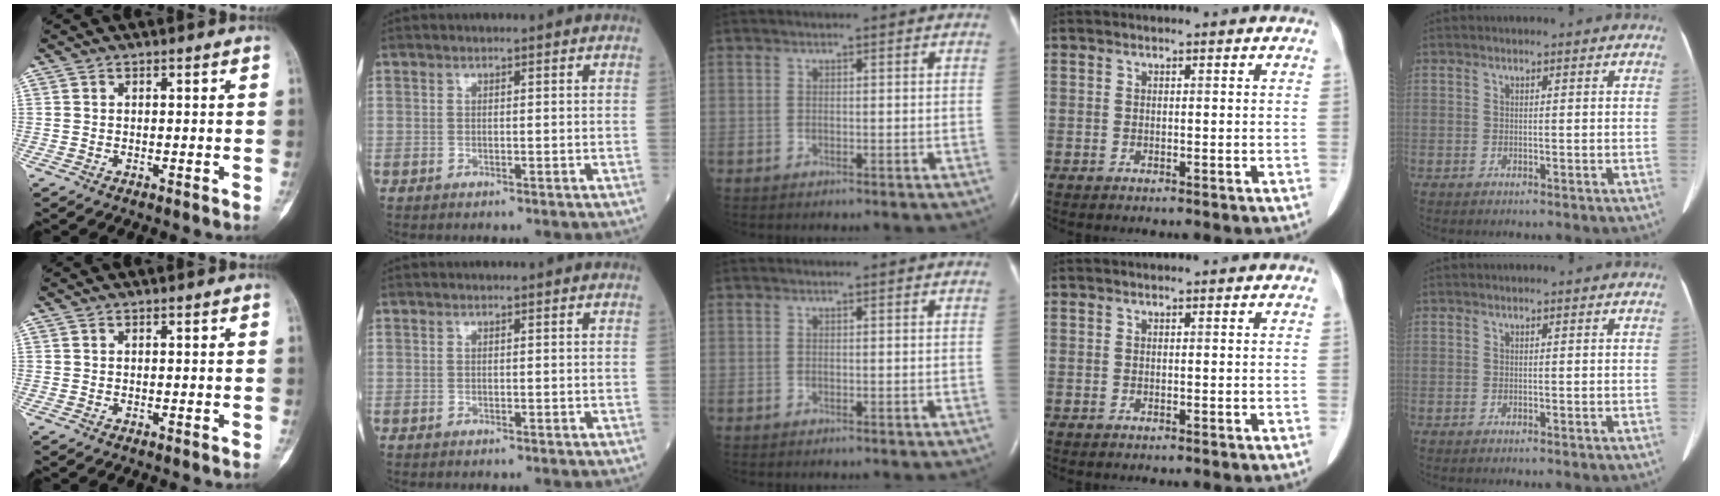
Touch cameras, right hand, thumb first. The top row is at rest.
{}